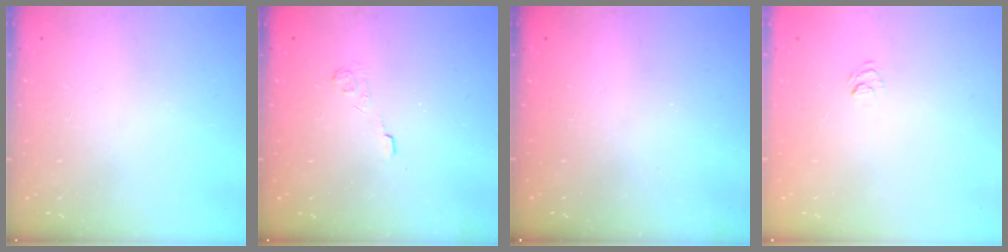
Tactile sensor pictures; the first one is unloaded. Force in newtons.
{"total": 2.4, "press": 1.9, "slide": 1.4}
{"total": 2.5, "press": 2.4, "slide": 0.8}
{"total": 6.0, "press": 5.9, "slide": 1.3}